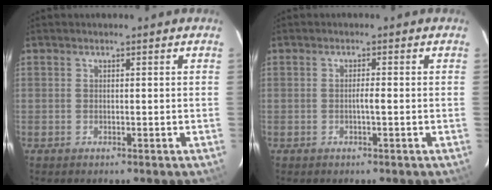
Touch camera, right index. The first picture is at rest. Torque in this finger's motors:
{"motor_torque": [0.28, 0.13, 0.10, 0.03]}